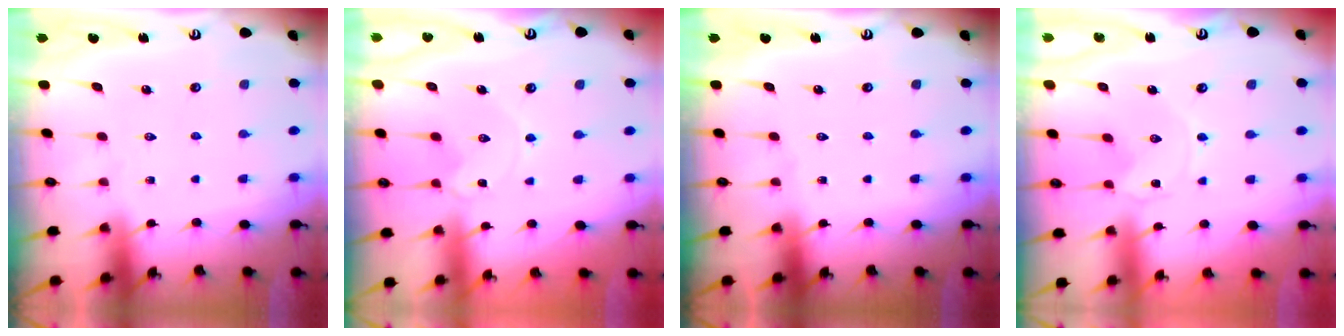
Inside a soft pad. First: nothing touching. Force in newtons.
{"total": 0.8, "press": 0.8, "slide": 0.0}
{"total": 0.0}
{"total": 0.0}